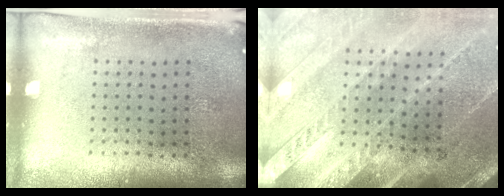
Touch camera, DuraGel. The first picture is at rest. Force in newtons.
{"total": 3.3, "press": 2.9, "slide": 1.7}